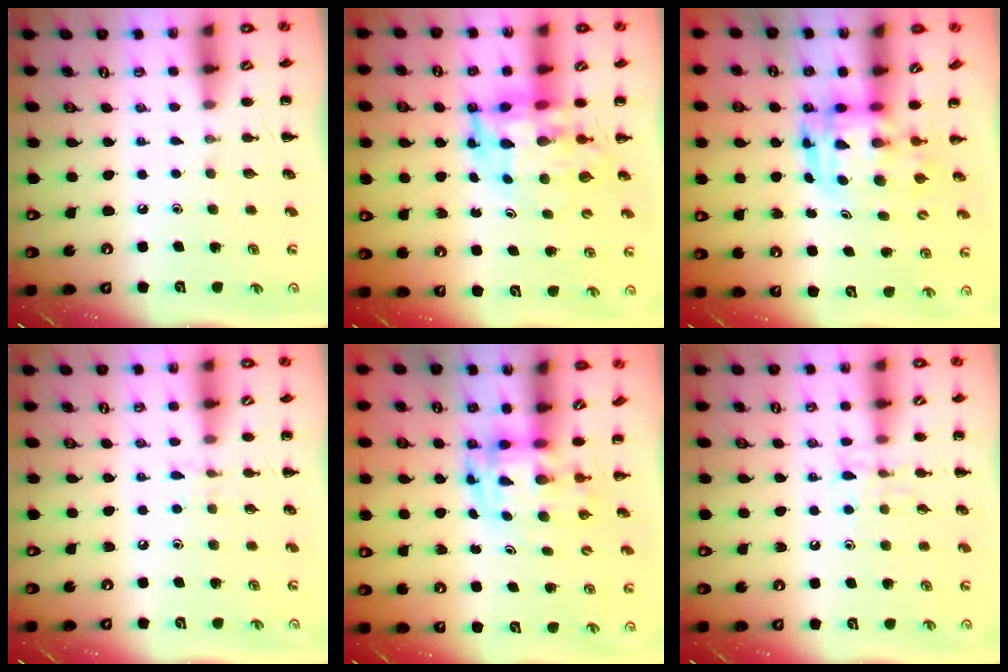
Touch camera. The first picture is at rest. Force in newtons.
{"total": 7.2, "press": 6.8, "slide": 2.3}
{"total": 3.5, "press": 3.4, "slide": 0.7}
{"total": 5.4, "press": 5.2, "slide": 1.6}
{"total": 3.7, "press": 3.6, "slide": 0.8}
{"total": 7.1, "press": 7.1, "slide": 0.5}